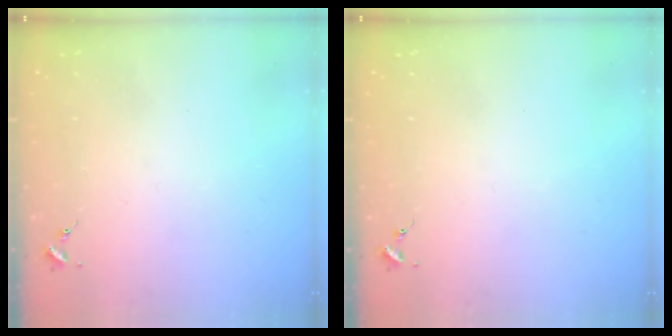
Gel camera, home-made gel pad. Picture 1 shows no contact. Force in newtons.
{"total": 0.0}